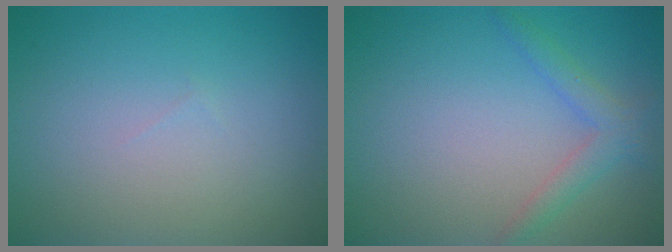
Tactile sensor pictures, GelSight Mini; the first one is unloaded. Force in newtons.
{"total": 2.2, "press": 2.2, "slide": 0.1}